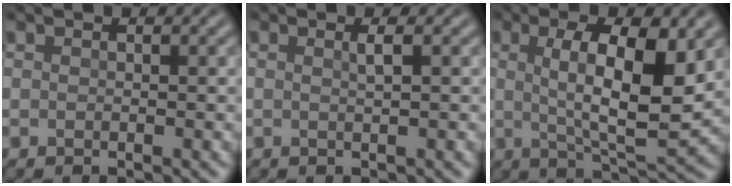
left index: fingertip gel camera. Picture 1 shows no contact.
{"total": 0.9, "force": [0.1, 0.2, 0.9], "torque": [-0.015, 0.002, -0.003]}
{"total": 8.9, "force": [1.2, 2.9, 8.3], "torque": [-0.135, -0.006, 0.019]}